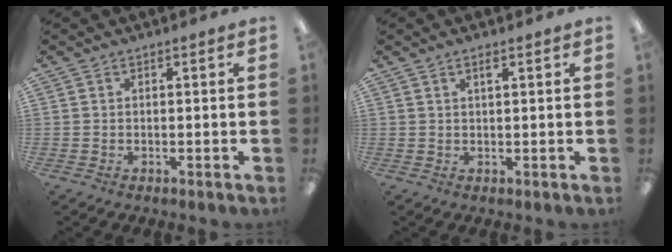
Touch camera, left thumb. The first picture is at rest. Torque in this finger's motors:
{"motor_torque": [-0.34, -0.22, -0.03, 0.03, 0.03]}